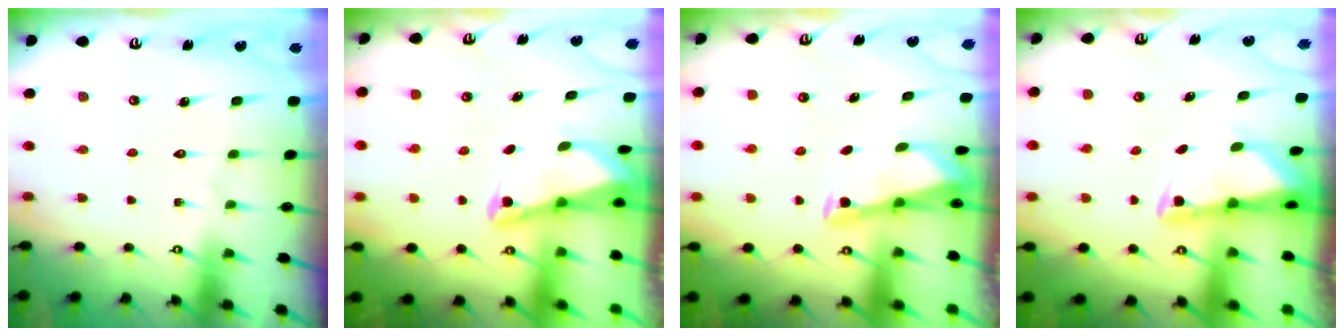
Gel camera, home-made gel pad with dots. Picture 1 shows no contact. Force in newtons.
{"total": 2.6, "press": 2.5, "slide": 0.6}
{"total": 3.0, "press": 3.0, "slide": 0.3}
{"total": 2.4, "press": 2.4, "slide": 0.5}